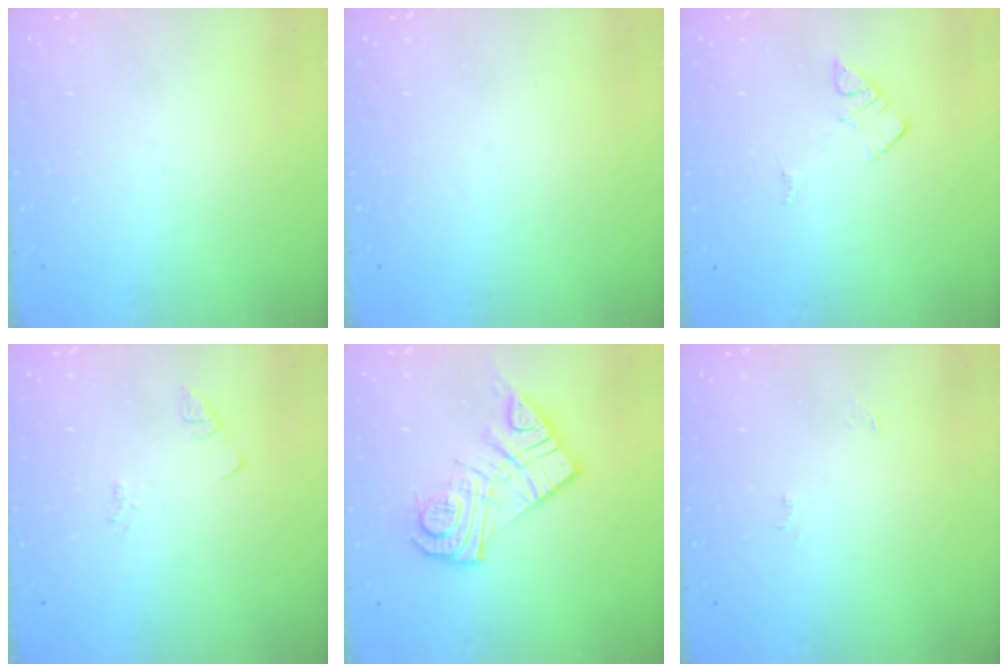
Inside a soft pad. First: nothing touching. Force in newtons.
{"total": 0.0}
{"total": 3.1, "press": 3.1, "slide": 0.2}
{"total": 2.2, "press": 2.1, "slide": 0.4}
{"total": 14.7, "press": 14.7, "slide": 1.3}
{"total": 4.5, "press": 4.5, "slide": 0.5}